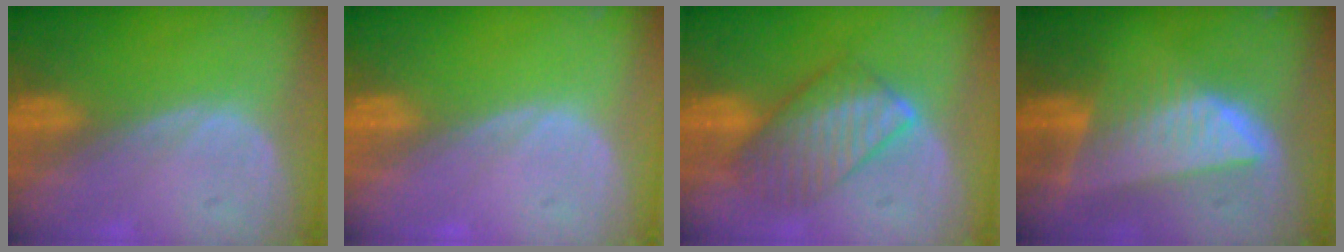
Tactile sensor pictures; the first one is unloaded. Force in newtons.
{"total": 0.0}
{"total": 7.2, "press": 7.2, "slide": 0.2}
{"total": 8.3, "press": 7.3, "slide": 4.0}